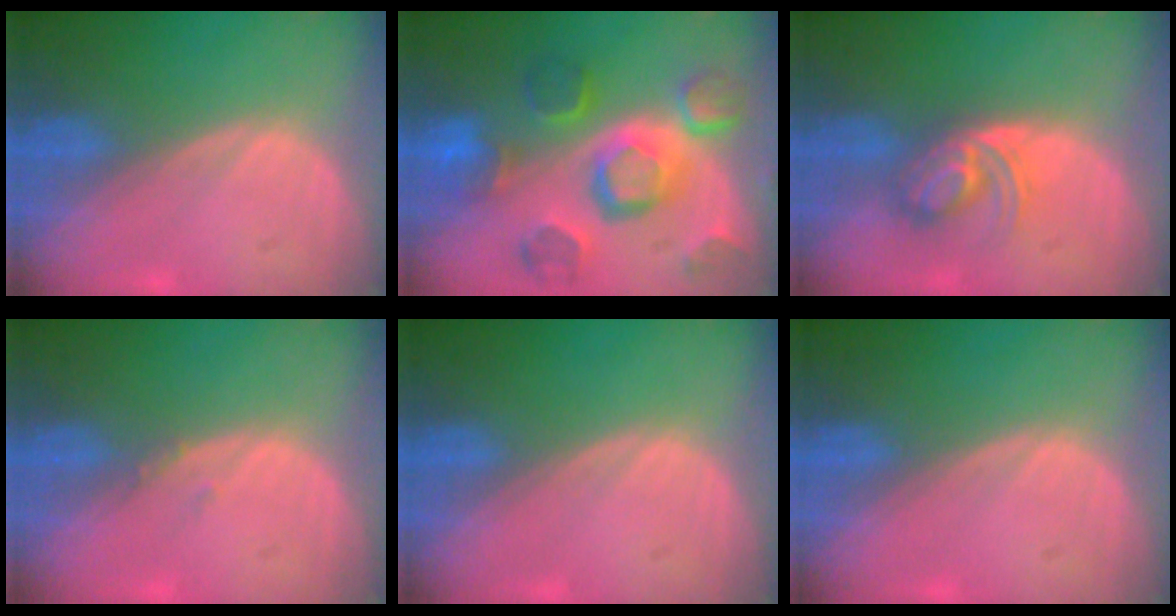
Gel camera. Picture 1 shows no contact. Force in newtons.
{"total": 12.1, "press": 10.4, "slide": 6.1}
{"total": 5.7, "press": 5.2, "slide": 2.4}
{"total": 0.7, "press": 0.7, "slide": 0.3}
{"total": 0.0}
{"total": 0.0}